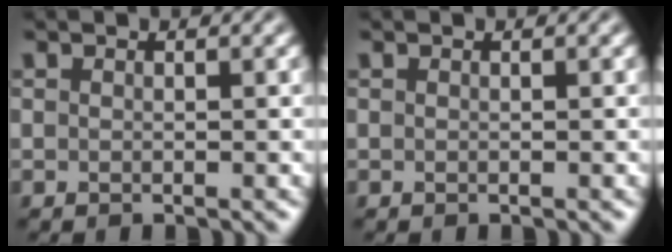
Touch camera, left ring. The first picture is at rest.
{"total": 0.0}